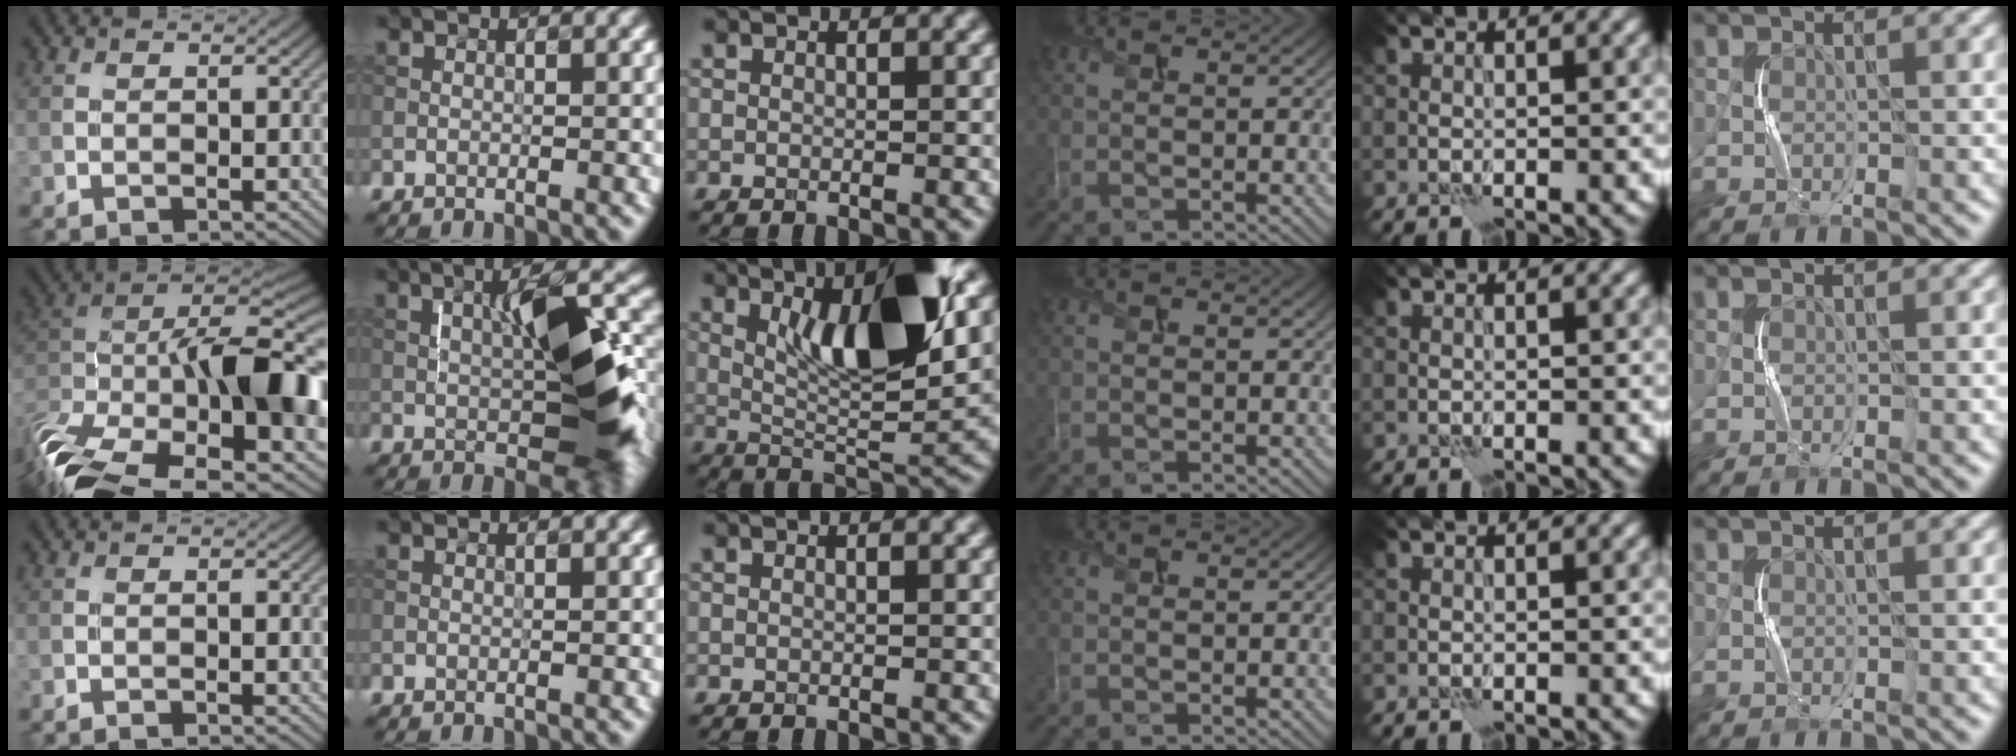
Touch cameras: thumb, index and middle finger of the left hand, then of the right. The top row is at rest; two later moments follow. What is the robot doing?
{"motion": "squeeze", "object": "paper clamp"}